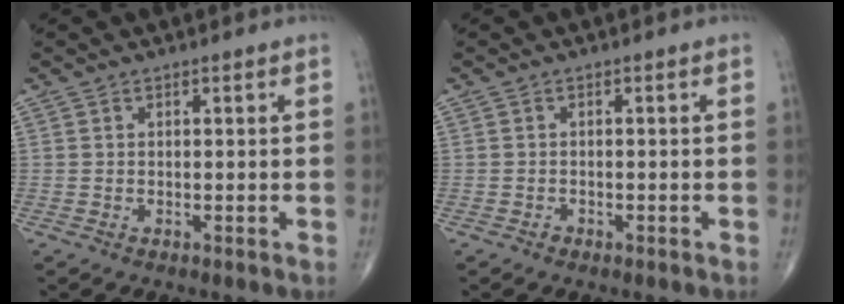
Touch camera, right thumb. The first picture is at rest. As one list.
[{"total": 0.7, "force": [-0.5, 0.5, 0.1], "torque": [0.000, 0.002, -0.010]}]